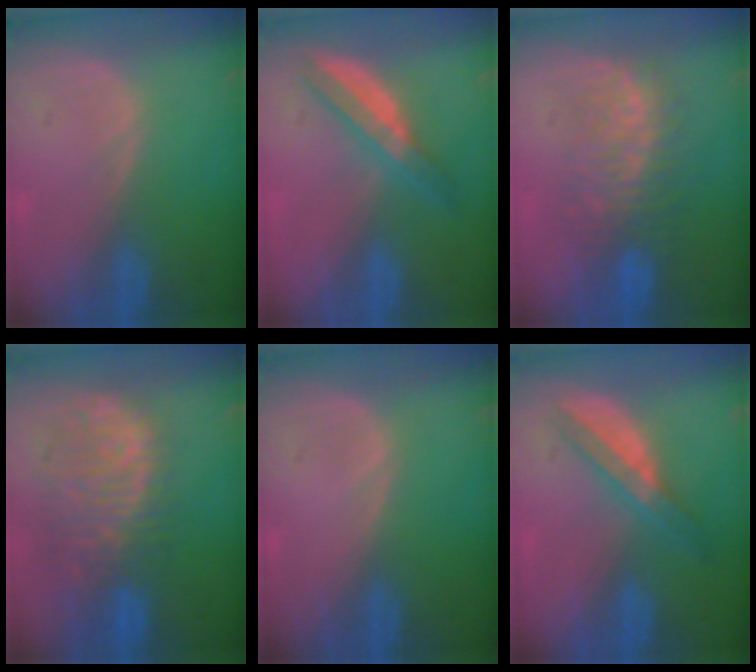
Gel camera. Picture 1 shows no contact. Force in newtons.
{"total": 5.7, "press": 5.2, "slide": 2.5}
{"total": 7.8, "press": 7.7, "slide": 1.3}
{"total": 11.1, "press": 9.6, "slide": 5.6}
{"total": 0.0}
{"total": 5.8, "press": 5.2, "slide": 2.6}